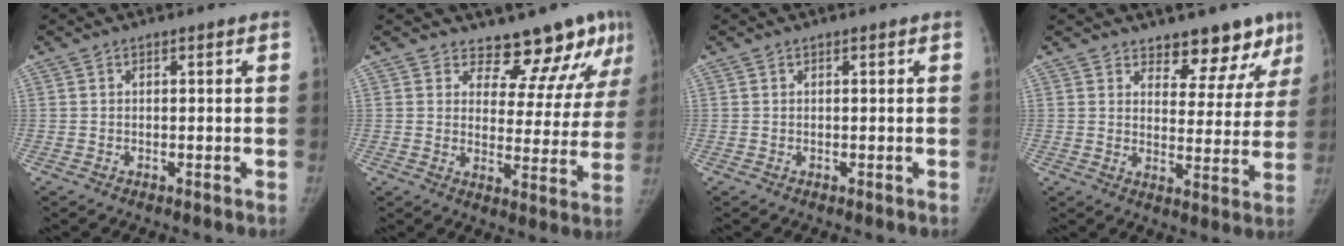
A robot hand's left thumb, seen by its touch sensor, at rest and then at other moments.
{"total": 12.2, "force": [10.4, 5.3, 3.8], "torque": [0.000, -0.079, 0.122]}
{"total": 0.0}
{"total": 9.9, "force": [7.9, 4.9, 3.6], "torque": [0.006, -0.052, 0.096]}